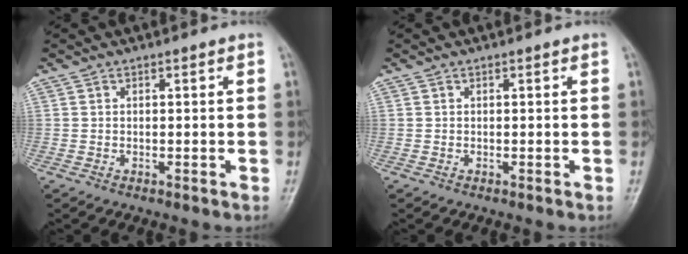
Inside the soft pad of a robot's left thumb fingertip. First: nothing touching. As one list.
[{"total": 0.0}]